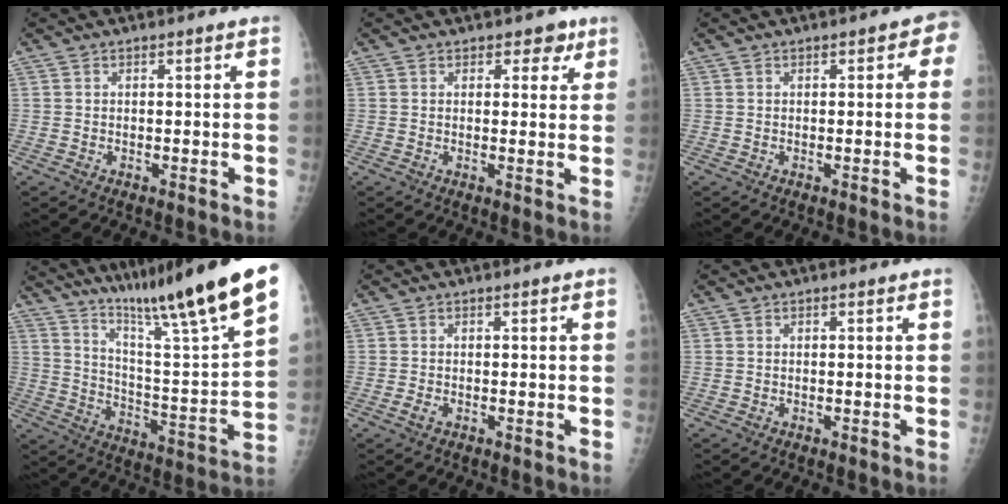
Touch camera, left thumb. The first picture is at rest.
{"total": 3.3, "force": [2.0, 2.1, 1.5], "torque": [0.008, -0.009, 0.023]}
{"total": 3.2, "force": [0.9, 1.5, 2.6], "torque": [-0.012, 0.004, 0.002]}
{"total": 24.0, "force": [17.5, 1.0, 16.4], "torque": [-0.238, -0.082, 0.280]}
{"total": 1.3, "force": [-0.4, 0.6, 1.0], "torque": [-0.025, 0.010, -0.003]}
{"total": 0.0}